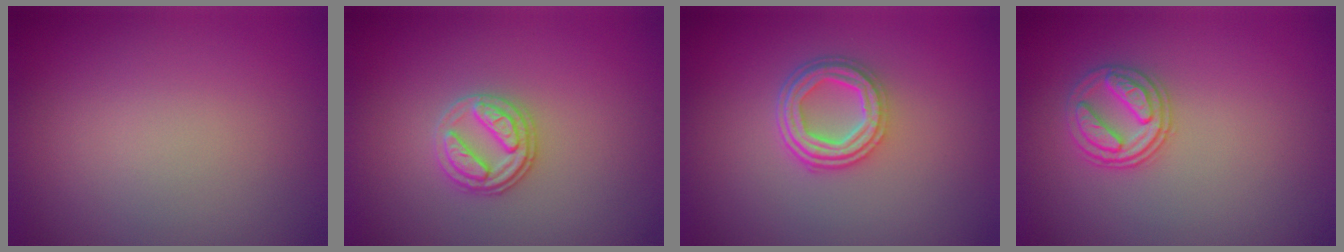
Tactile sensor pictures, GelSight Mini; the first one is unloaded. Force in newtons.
{"total": 2.7, "press": 2.6, "slide": 0.5}
{"total": 4.3, "press": 3.3, "slide": 2.6}
{"total": 2.7, "press": 2.6, "slide": 0.3}